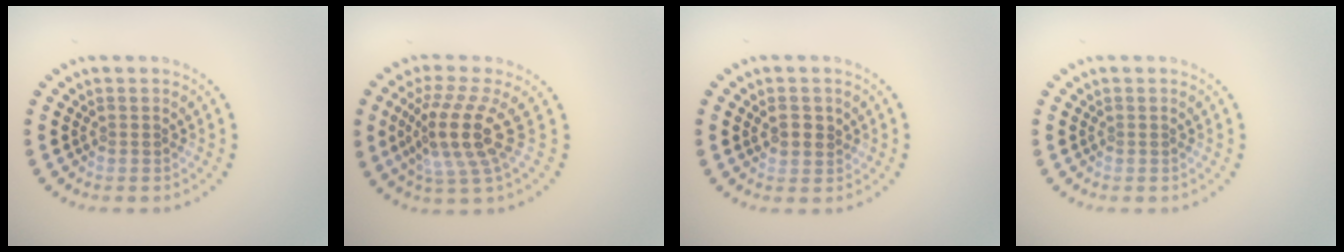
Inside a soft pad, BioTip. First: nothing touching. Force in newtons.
{"total": 5.0, "press": 3.7, "slide": 3.4}
{"total": 1.4, "press": 1.4, "slide": 0.4}
{"total": 0.0}